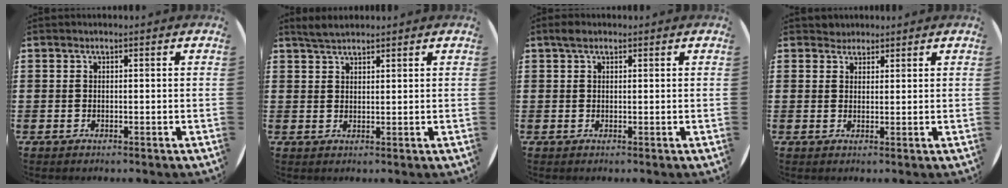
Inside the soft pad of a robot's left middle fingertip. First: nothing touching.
{"total": 2.5, "force": [2.3, 0.6, 0.8], "torque": [-0.020, 0.006, 0.044]}
{"total": 1.3, "force": [0.9, 0.7, 0.6], "torque": [-0.006, 0.003, 0.015]}
{"total": 1.8, "force": [1.6, 0.7, -0.2], "torque": [0.009, 0.001, 0.031]}